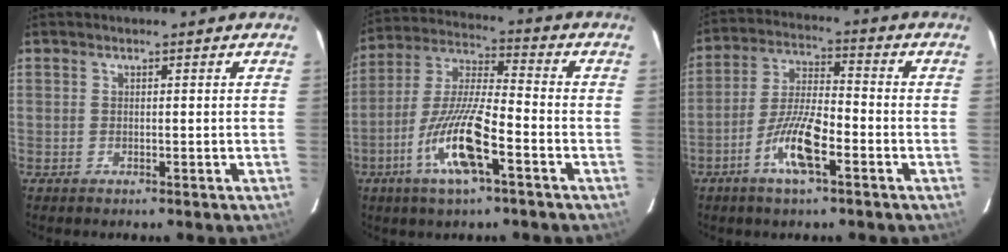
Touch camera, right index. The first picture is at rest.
{"total": 13.1, "force": [-5.5, 1.9, 11.7], "torque": [-0.239, -0.006, -0.104]}
{"total": 9.5, "force": [-4.3, 1.9, 8.3], "torque": [-0.167, 0.000, -0.080]}